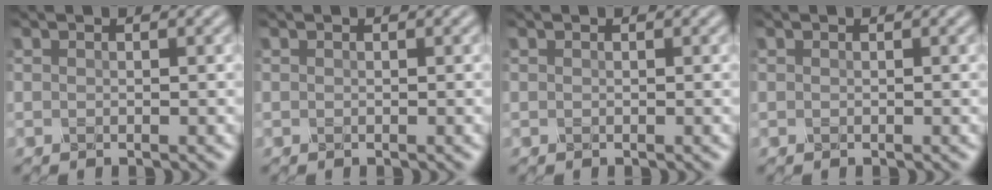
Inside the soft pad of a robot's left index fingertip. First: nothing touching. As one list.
[{"total": 0.0}, {"total": 0.0}, {"total": 0.0}]